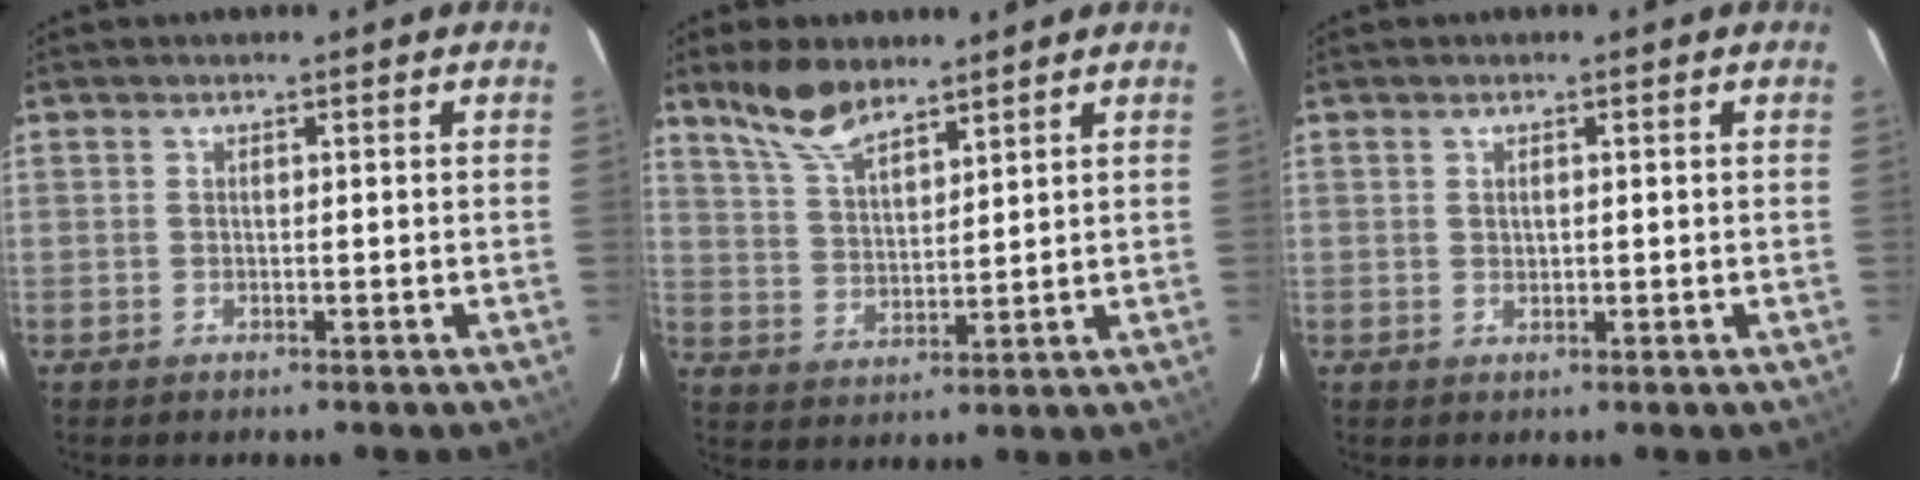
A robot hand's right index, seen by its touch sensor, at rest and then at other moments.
{"total": 8.5, "force": [6.8, 2.9, 4.3], "torque": [-0.086, 0.013, 0.138]}
{"total": 1.0, "force": [0.4, 0.6, 0.7], "torque": [-0.012, 0.002, 0.007]}